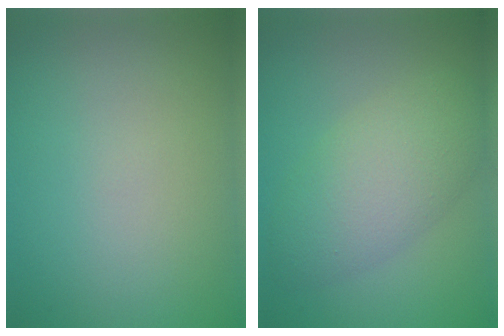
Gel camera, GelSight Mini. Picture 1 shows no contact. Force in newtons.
{"total": 5.6, "press": 5.5, "slide": 0.2}